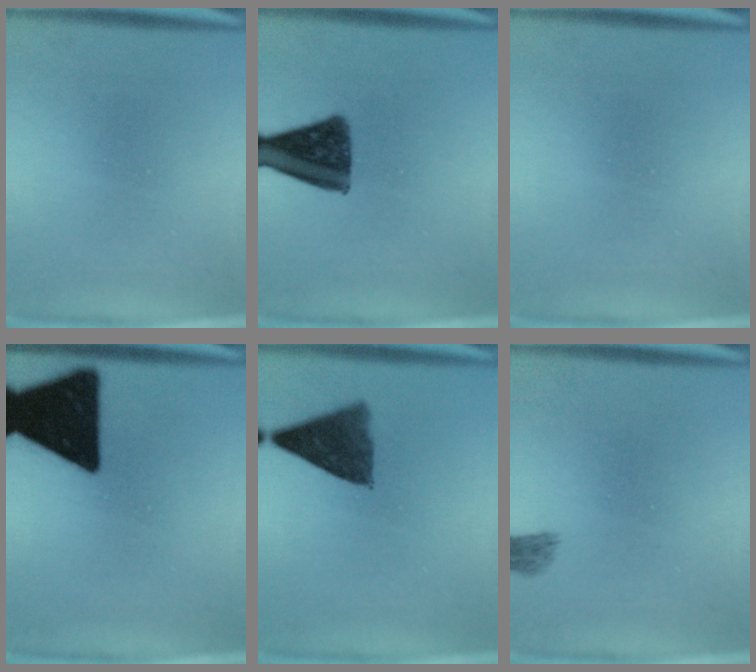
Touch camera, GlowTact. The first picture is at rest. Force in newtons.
{"total": 12.0}
{"total": 0.0}
{"total": 19.0}
{"total": 8.5}
{"total": 1.6}